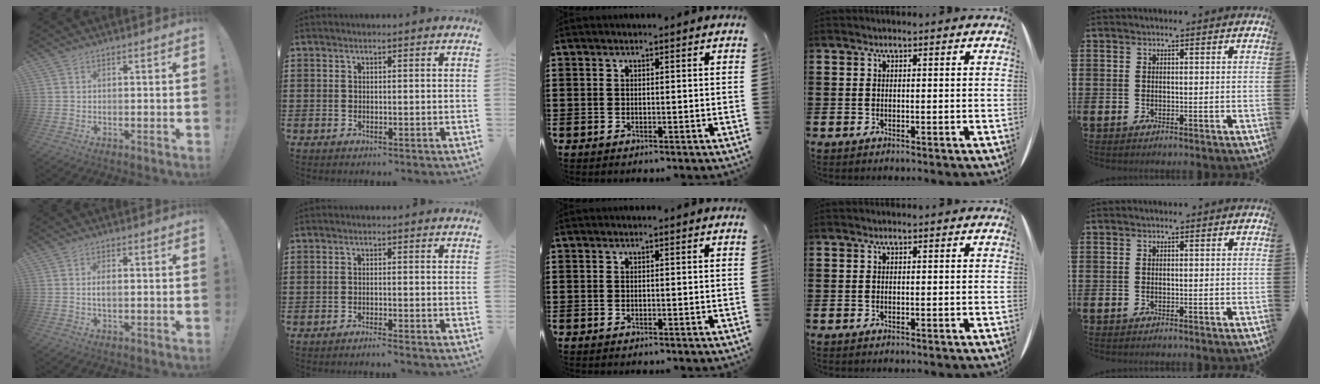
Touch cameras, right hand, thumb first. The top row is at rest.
{"thumb": {"total": 2.3, "force": [-0.2, 0.8, 2.1], "torque": [-0.038, 0.003, -0.005]}, "index": {"total": 1.2, "force": [-1.1, -0.2, 0.5], "torque": [-0.009, -0.001, -0.021]}}